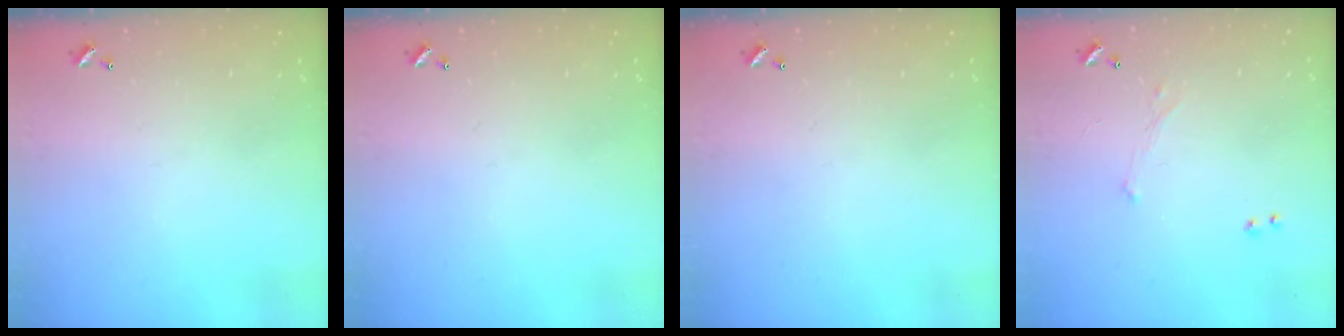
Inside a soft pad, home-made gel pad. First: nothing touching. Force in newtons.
{"total": 0.0}
{"total": 0.0}
{"total": 0.7, "press": 0.3, "slide": 0.6}